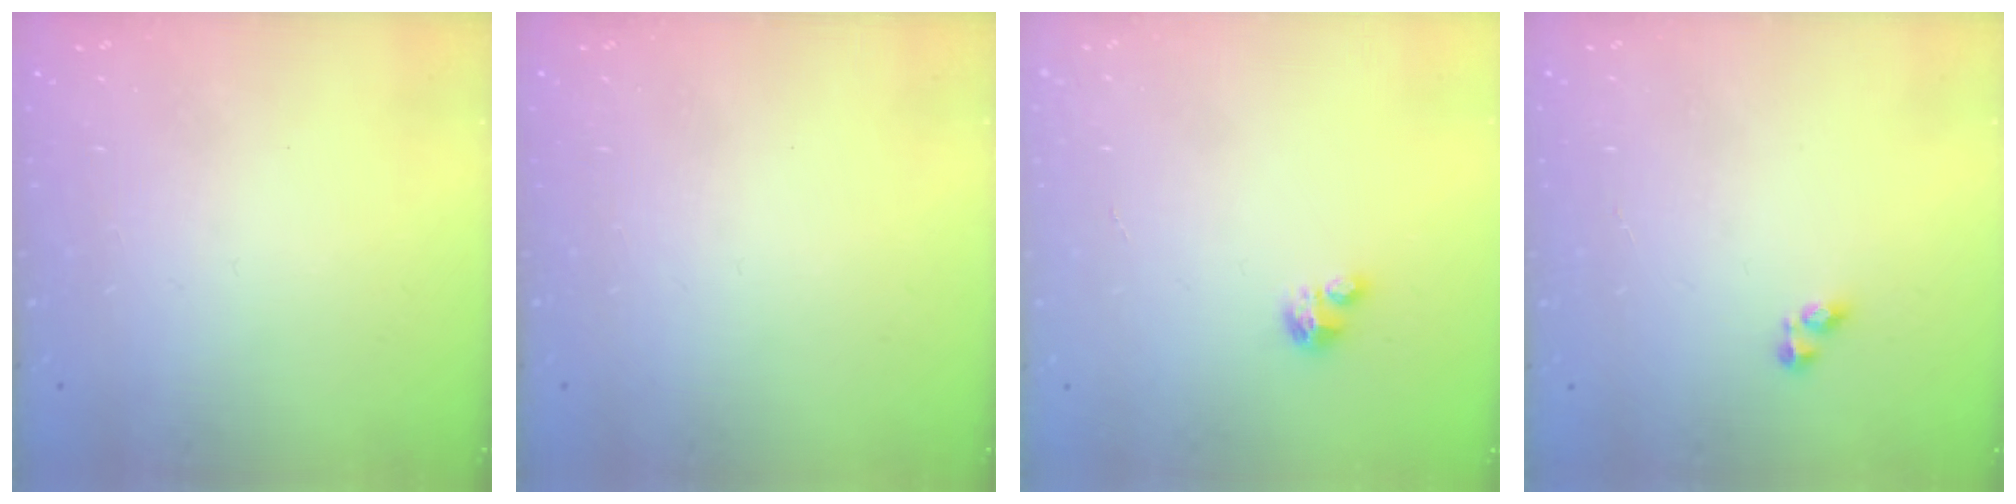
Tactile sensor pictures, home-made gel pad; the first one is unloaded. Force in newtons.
{"total": 0.0}
{"total": 2.3, "press": 2.3, "slide": 0.1}
{"total": 2.8, "press": 2.8, "slide": 0.6}